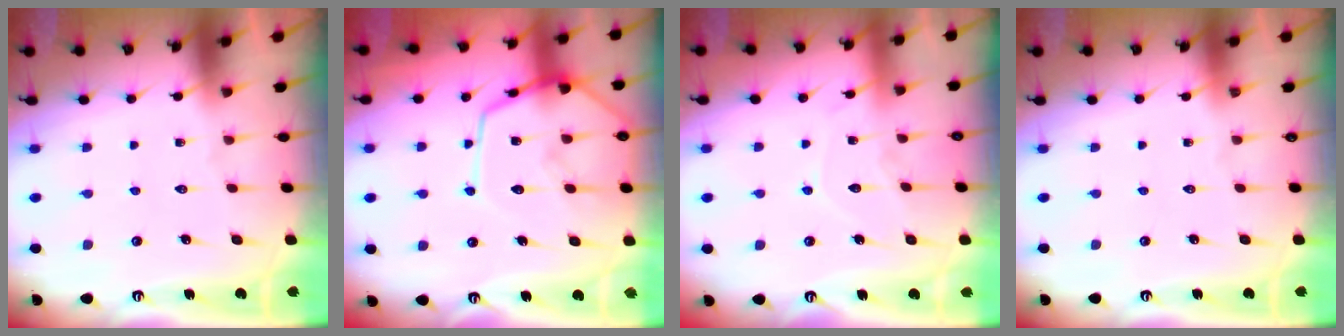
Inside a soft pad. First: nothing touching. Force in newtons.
{"total": 13.7, "press": 13.7, "slide": 1.2}
{"total": 8.3, "press": 8.3, "slide": 0.6}
{"total": 0.0}